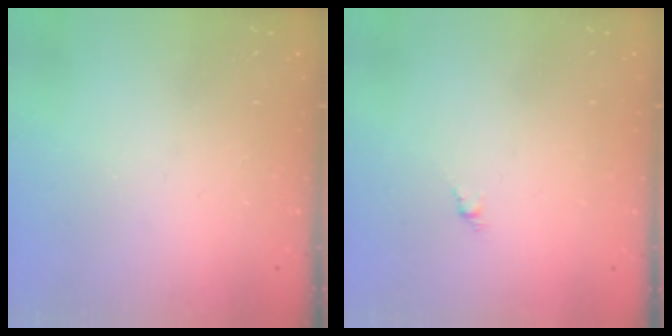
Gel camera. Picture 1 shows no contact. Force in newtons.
{"total": 1.6, "press": 1.5, "slide": 0.5}